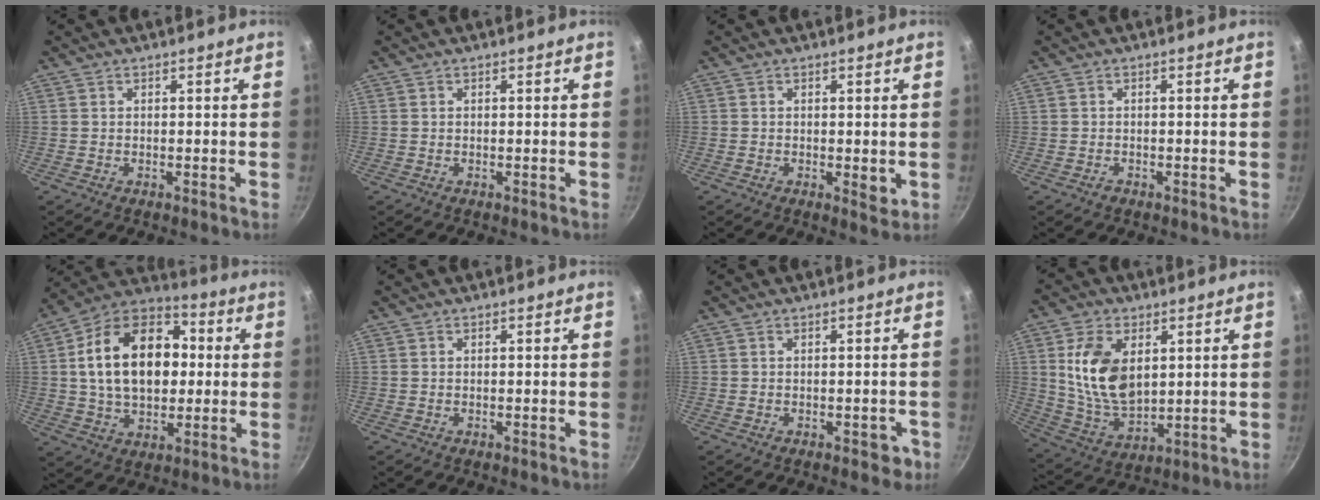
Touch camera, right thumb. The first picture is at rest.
{"total": 0.0}
{"total": 2.3, "force": [-0.1, 1.2, 1.9], "torque": [-0.027, -0.007, -0.001]}
{"total": 0.7, "force": [-0.5, 0.4, 0.2], "torque": [-0.005, 0.004, -0.008]}
{"total": 21.3, "force": [2.1, 14.3, 15.6], "torque": [-0.231, 0.028, 0.024]}
{"total": 0.0}
{"total": 2.4, "force": [-1.0, 1.5, 1.6], "torque": [0.002, 0.015, -0.004]}
{"total": 14.4, "force": [3.3, 9.1, 10.7], "torque": [-0.179, -0.022, 0.074]}